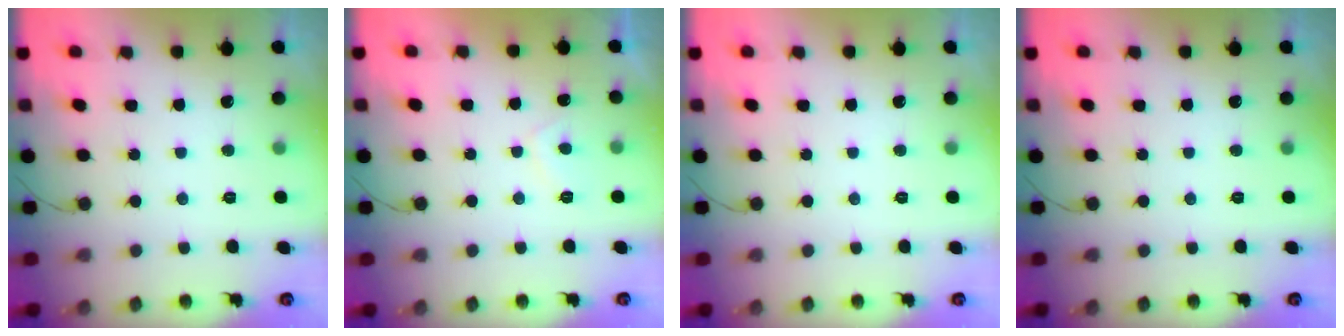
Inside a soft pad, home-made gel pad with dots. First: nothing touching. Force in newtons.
{"total": 3.0, "press": 2.9, "slide": 0.9}
{"total": 0.0}
{"total": 0.0}